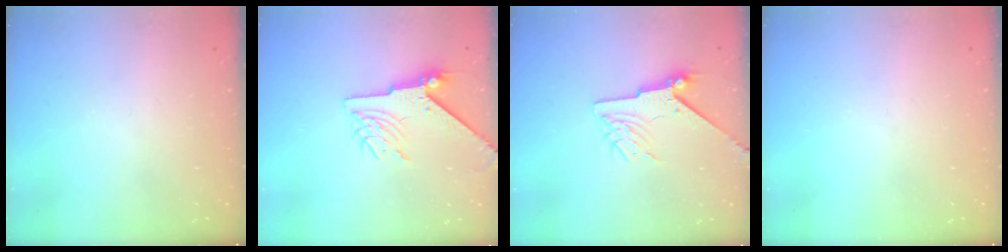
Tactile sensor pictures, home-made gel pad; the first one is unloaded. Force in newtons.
{"total": 7.2, "press": 7.2, "slide": 1.0}
{"total": 7.3, "press": 7.2, "slide": 1.1}
{"total": 0.0}